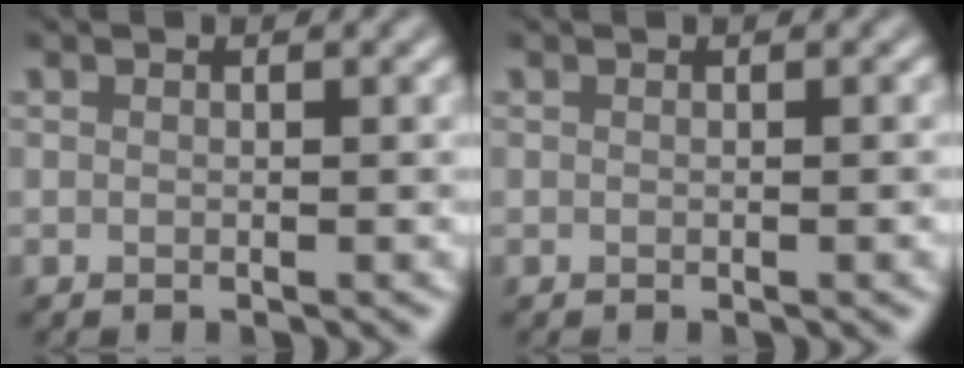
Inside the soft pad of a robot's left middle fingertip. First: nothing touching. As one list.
[{"total": 0.7, "force": [-0.2, 0.0, 0.7], "torque": [-0.008, -0.002, -0.001]}]